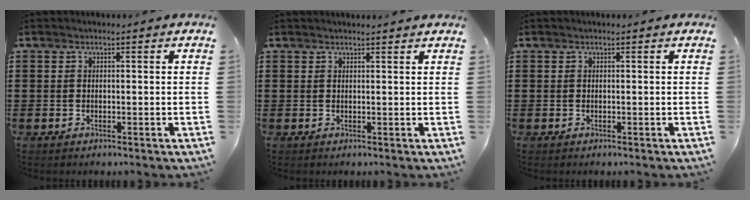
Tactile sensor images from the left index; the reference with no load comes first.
{"total": 1.0, "force": [0.9, -0.1, 0.2], "torque": [-0.004, -0.002, 0.019]}
{"total": 0.0}